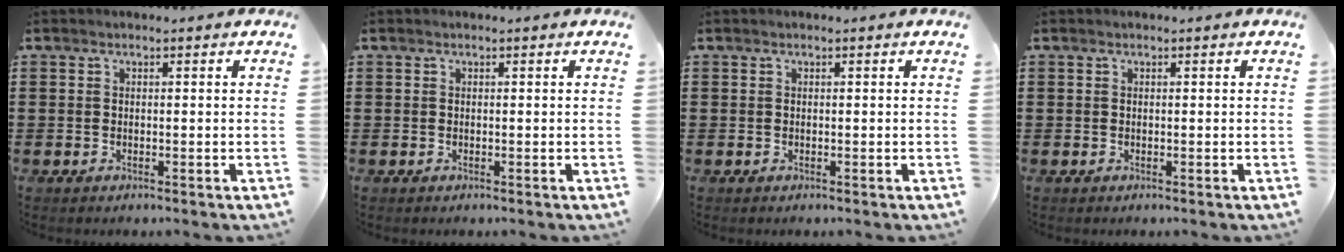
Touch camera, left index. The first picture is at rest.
{"total": 0.0}
{"total": 0.0}
{"total": 0.0}